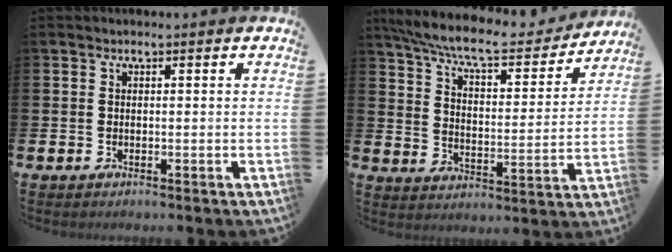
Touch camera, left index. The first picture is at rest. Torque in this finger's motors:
{"motor_torque": [1.06, -1.07, 0.11, 0.04]}